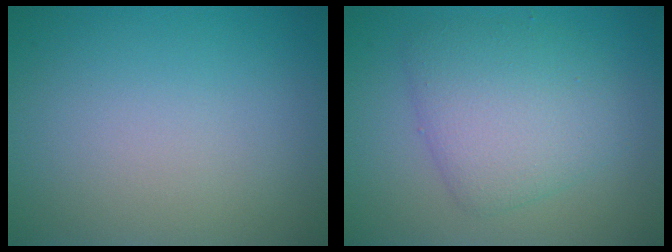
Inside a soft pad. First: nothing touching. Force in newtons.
{"total": 4.8, "press": 4.8, "slide": 0.3}